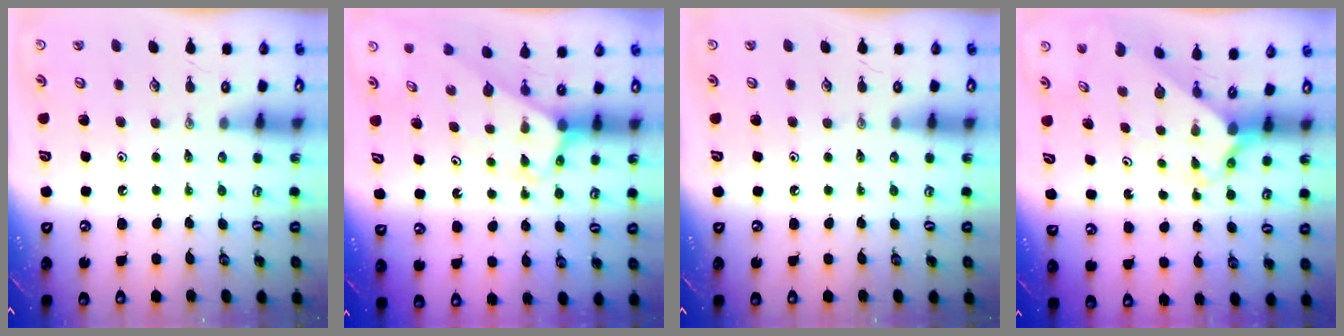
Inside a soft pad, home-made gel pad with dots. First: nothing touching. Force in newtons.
{"total": 3.1, "press": 3.1, "slide": 0.2}
{"total": 0.0}
{"total": 2.4, "press": 2.3, "slide": 0.3}